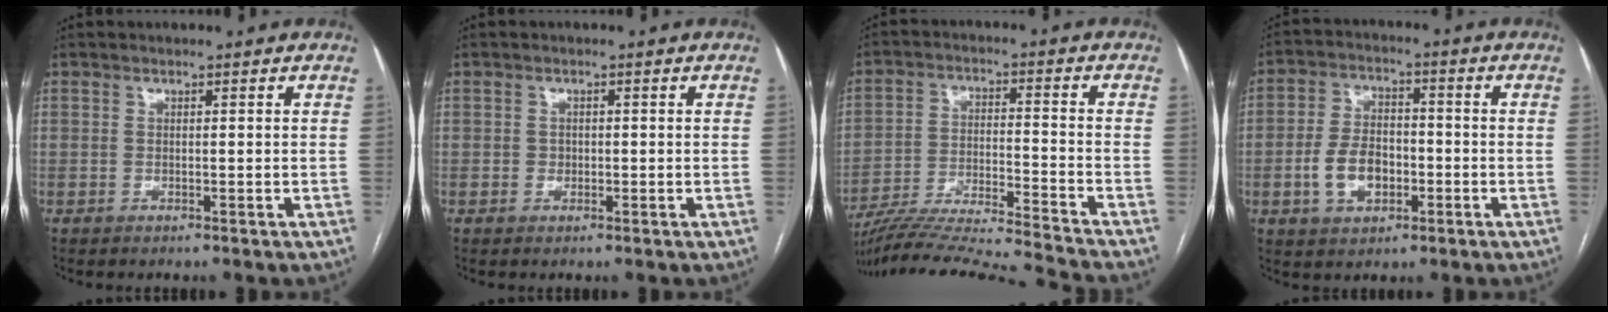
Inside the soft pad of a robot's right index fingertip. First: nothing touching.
{"total": 1.0, "force": [-0.2, 0.9, 0.4], "torque": [-0.006, 0.002, -0.002]}
{"total": 19.6, "force": [-18.2, -2.2, 6.9], "torque": [-0.138, -0.030, -0.294]}
{"total": 9.2, "force": [-2.7, 5.6, 6.8], "torque": [-0.145, 0.014, -0.047]}